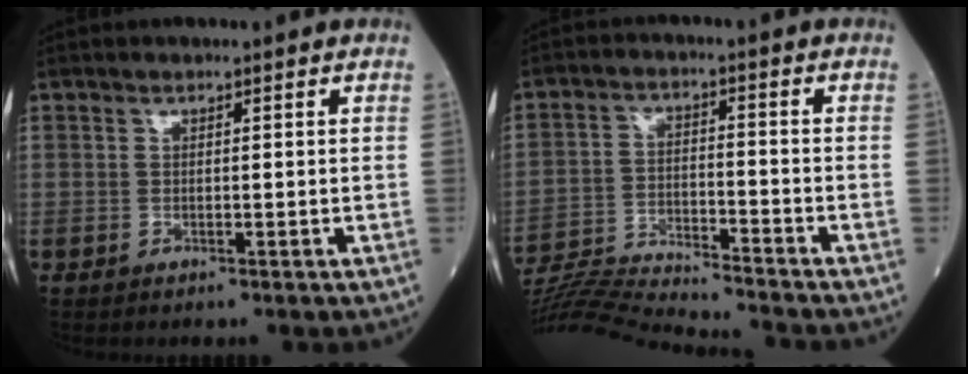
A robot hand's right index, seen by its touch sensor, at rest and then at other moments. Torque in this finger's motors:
{"motor_torque": [-2.03, -0.11, -0.89, -0.21]}